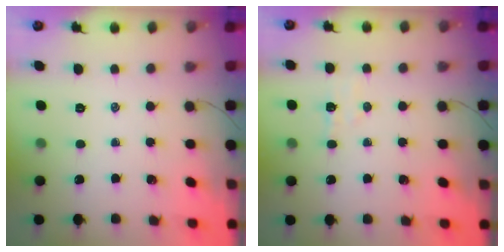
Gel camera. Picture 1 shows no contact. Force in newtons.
{"total": 5.1, "press": 4.9, "slide": 1.2}